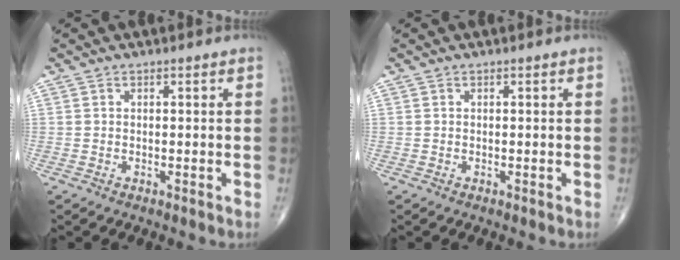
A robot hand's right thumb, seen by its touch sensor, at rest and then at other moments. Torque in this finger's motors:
{"motor_torque": [0.00, 0.00, -0.08, 0.08, 0.00]}